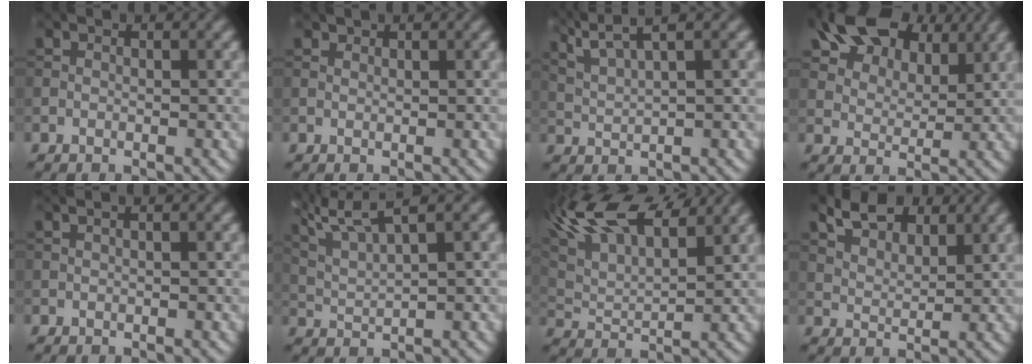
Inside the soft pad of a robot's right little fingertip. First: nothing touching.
{"total": 0.8, "force": [0.7, 0.2, 0.1], "torque": [-0.002, -0.001, 0.014]}
{"total": 5.5, "force": [4.0, 1.0, 3.6], "torque": [-0.073, 0.016, 0.060]}
{"total": 9.4, "force": [5.8, 5.3, 5.1], "torque": [-0.107, 0.016, 0.101]}
{"total": 3.0, "force": [1.6, 1.6, 2.0], "torque": [-0.015, 0.021, -0.004]}
{"total": 6.1, "force": [4.6, 1.2, 3.8], "torque": [-0.082, 0.019, 0.080]}
{"total": 11.5, "force": [8.3, 3.7, 7.0], "torque": [-0.154, 0.023, 0.134]}
{"total": 6.0, "force": [4.4, 2.8, 2.9], "torque": [-0.065, 0.003, 0.079]}